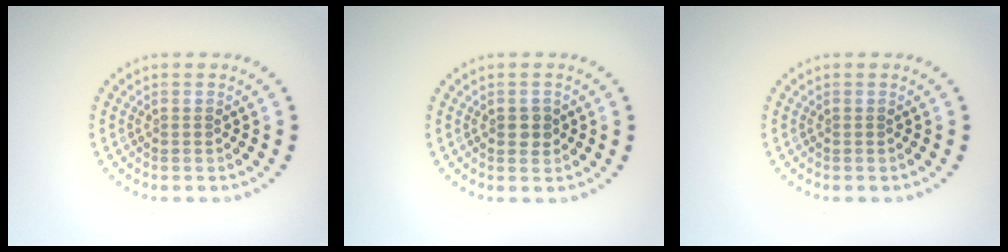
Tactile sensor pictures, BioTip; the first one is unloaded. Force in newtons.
{"total": 1.4, "press": 1.4, "slide": 0.1}
{"total": 0.0}